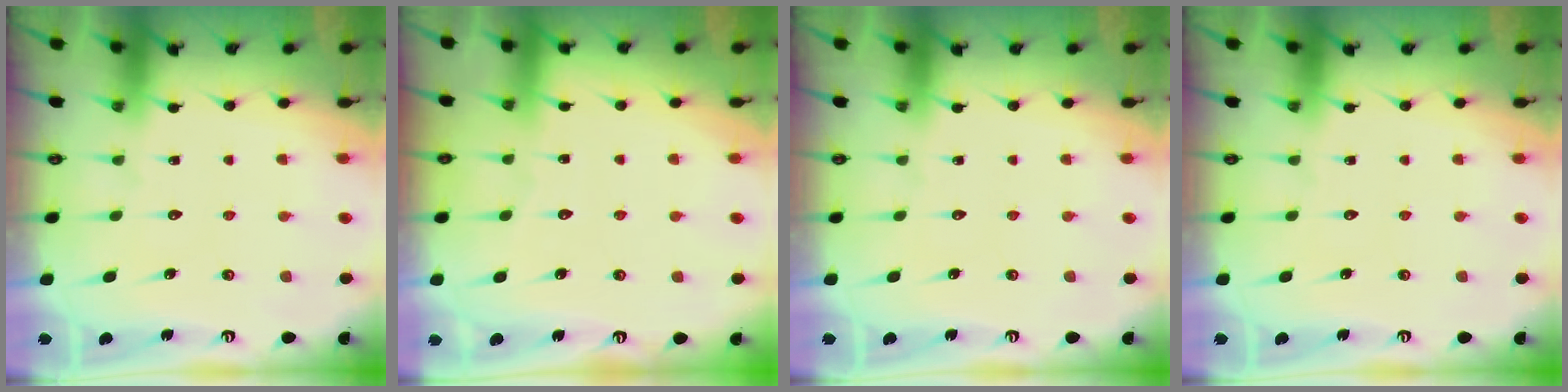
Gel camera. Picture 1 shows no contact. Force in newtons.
{"total": 1.7, "press": 1.7, "slide": 0.2}
{"total": 0.0}
{"total": 0.0}